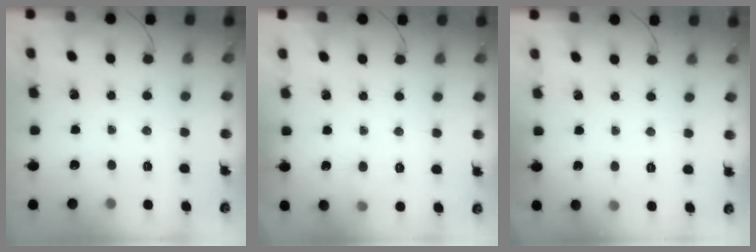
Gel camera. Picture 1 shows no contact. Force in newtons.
{"total": 7.2, "press": 7.0, "slide": 1.9}
{"total": 2.0, "press": 1.7, "slide": 1.1}